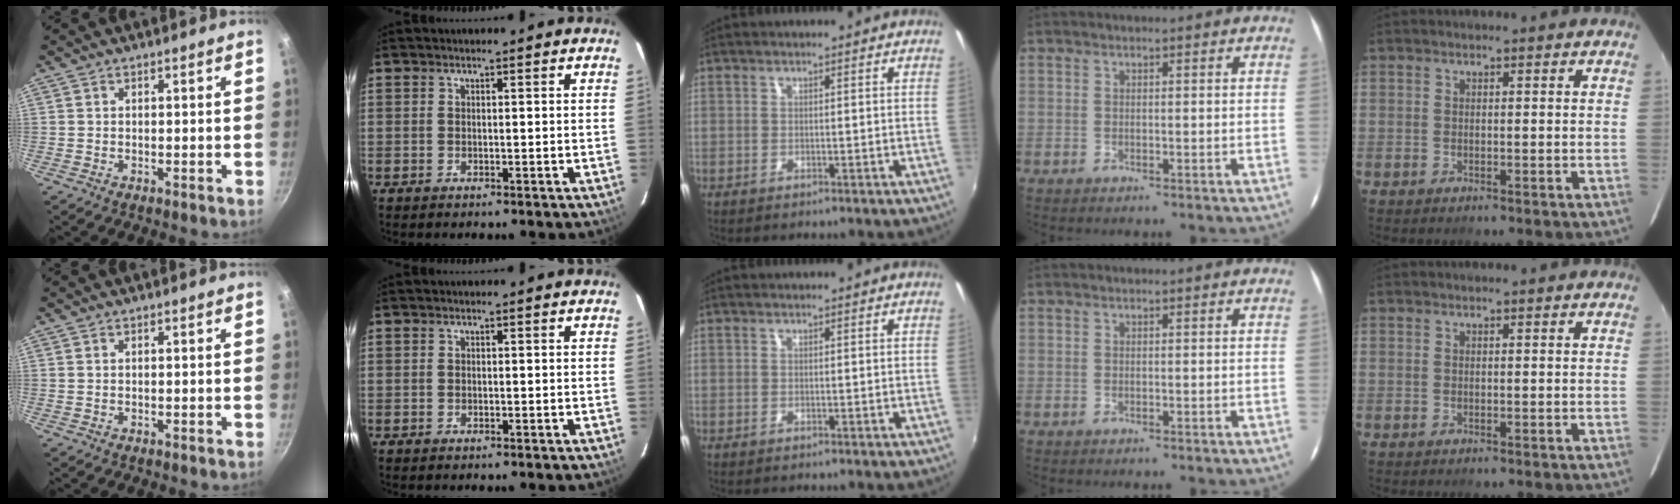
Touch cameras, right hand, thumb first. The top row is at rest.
{}